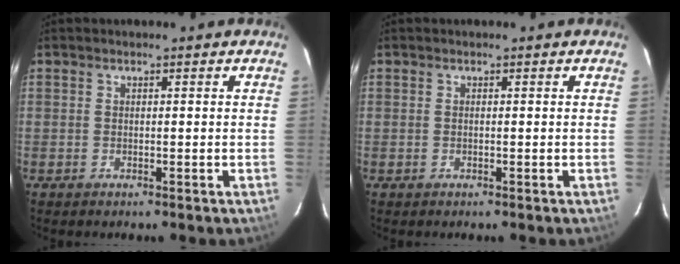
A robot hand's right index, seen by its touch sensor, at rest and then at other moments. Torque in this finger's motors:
{"motor_torque": [0.00, 0.00, 0.03, 0.00]}